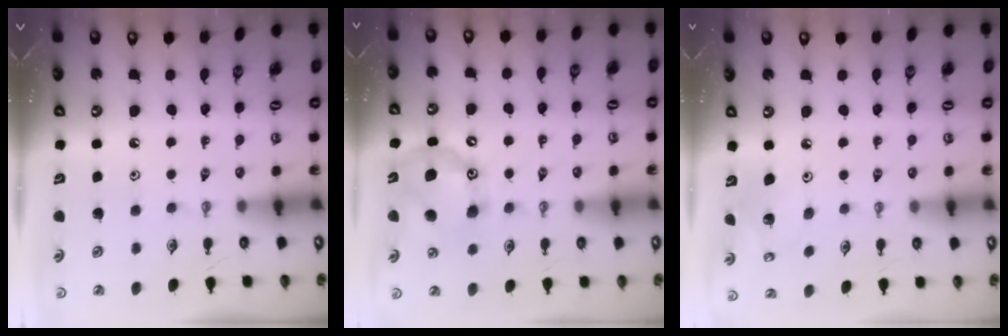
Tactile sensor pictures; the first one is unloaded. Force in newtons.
{"total": 15.6, "press": 15.6, "slide": 0.3}
{"total": 7.5, "press": 7.3, "slide": 1.9}